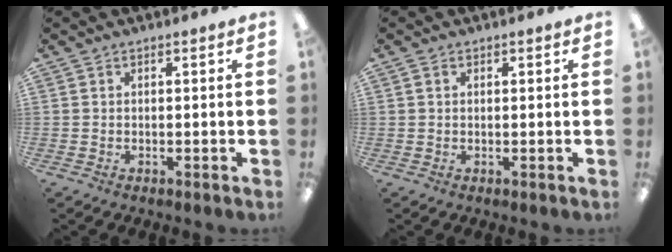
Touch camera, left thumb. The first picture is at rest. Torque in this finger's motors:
{"motor_torque": [-0.21, -0.11, -0.14, -0.01, -0.02]}